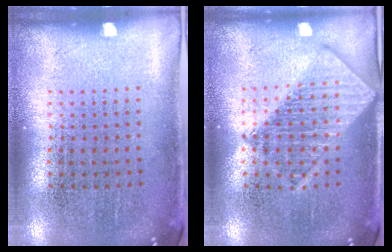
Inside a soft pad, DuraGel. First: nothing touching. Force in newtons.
{"total": 2.7, "press": 2.7, "slide": 0.3}